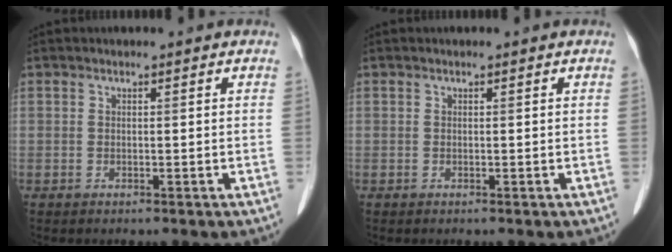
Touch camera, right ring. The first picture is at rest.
{"total": 0.0}